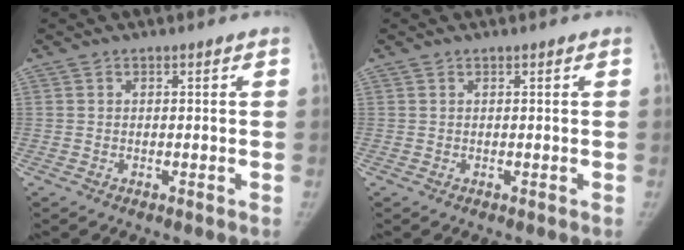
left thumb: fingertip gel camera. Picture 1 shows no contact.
{"total": 0.0}